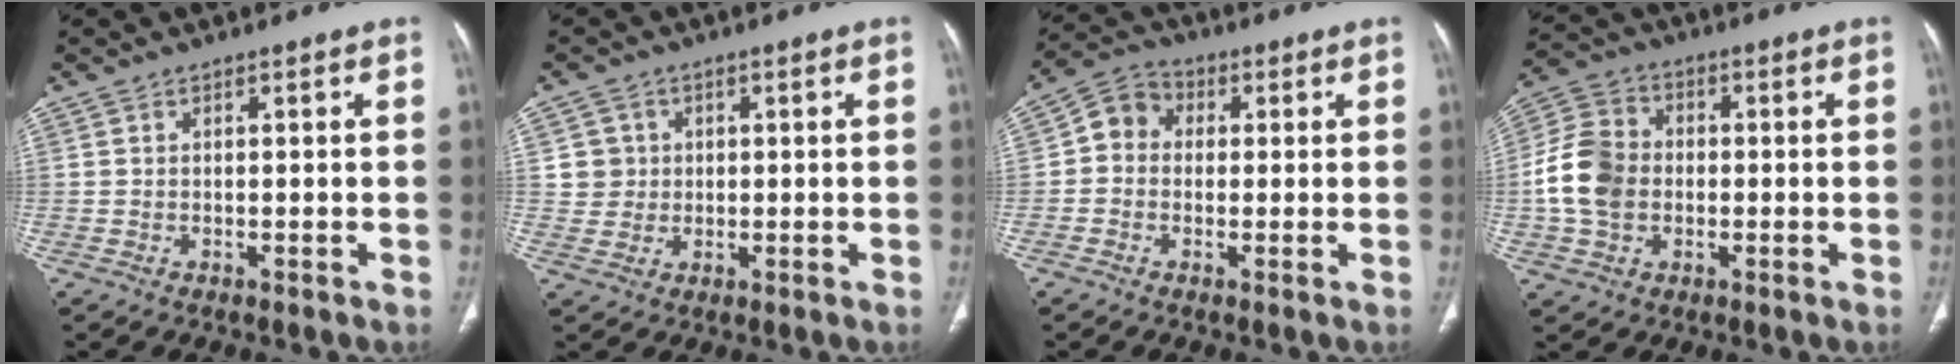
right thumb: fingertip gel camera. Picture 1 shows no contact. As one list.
[{"total": 4.0, "force": [0.8, 3.9, 0.2], "torque": [0.022, 0.002, 0.014]}, {"total": 6.1, "force": [0.1, 5.4, 3.0], "torque": [-0.032, 0.019, -0.014]}, {"total": 10.7, "force": [-0.9, 8.5, 6.5], "torque": [-0.119, 0.023, -0.023]}]